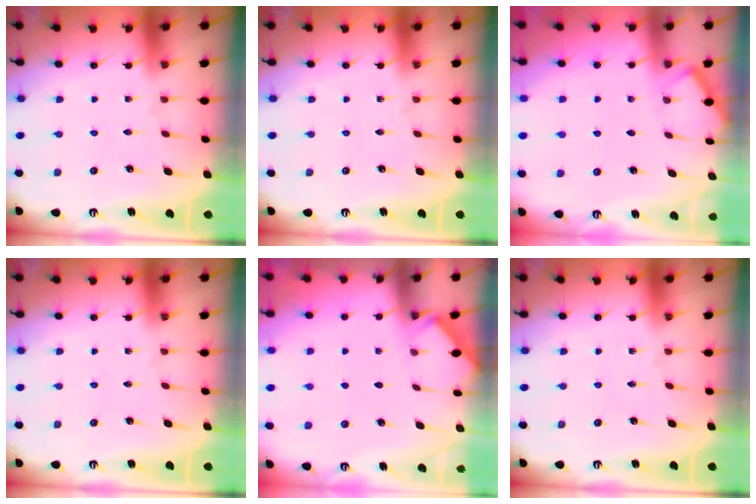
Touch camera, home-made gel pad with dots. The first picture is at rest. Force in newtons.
{"total": 0.0}
{"total": 2.7, "press": 2.6, "slide": 0.3}
{"total": 0.0}
{"total": 3.2, "press": 3.1, "slide": 0.4}
{"total": 0.0}